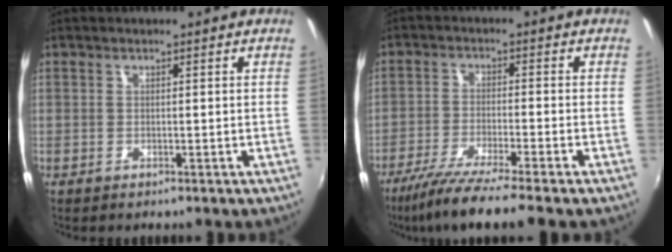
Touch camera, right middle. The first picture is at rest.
{"total": 10.4, "force": [-8.4, -0.9, 6.0], "torque": [-0.132, -0.036, -0.146]}